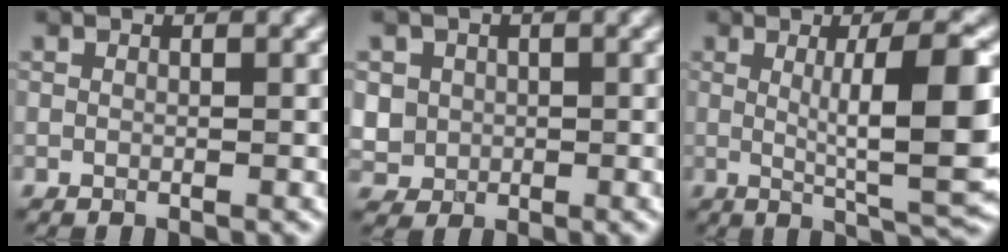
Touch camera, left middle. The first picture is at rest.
{"total": 3.3, "force": [0.4, 3.2, 0.9], "torque": [-0.015, 0.010, 0.012]}
{"total": 8.8, "force": [0.7, 1.9, 8.5], "torque": [-0.106, -0.006, 0.015]}